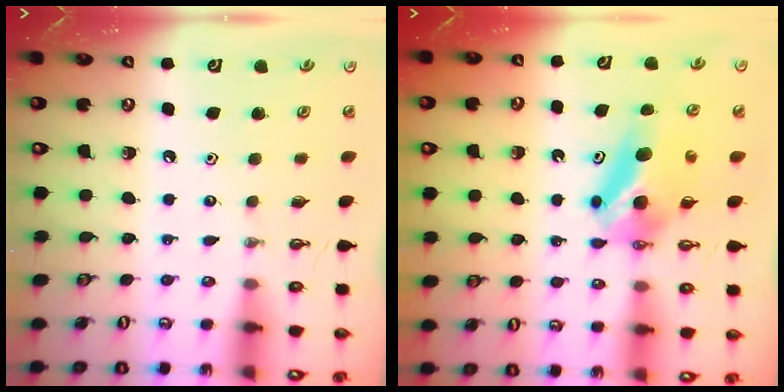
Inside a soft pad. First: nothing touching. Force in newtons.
{"total": 7.6, "press": 6.8, "slide": 3.3}